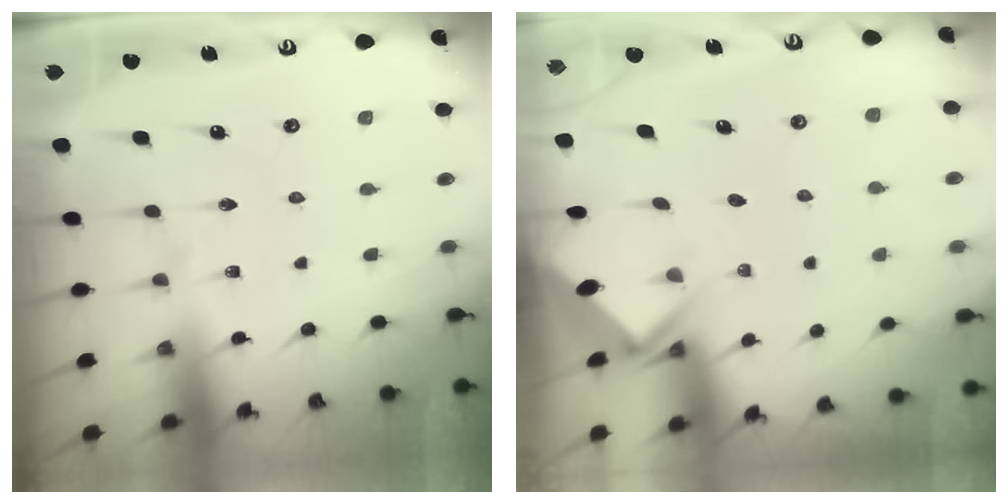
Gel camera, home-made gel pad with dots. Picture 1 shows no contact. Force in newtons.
{"total": 2.6, "press": 2.6, "slide": 0.2}